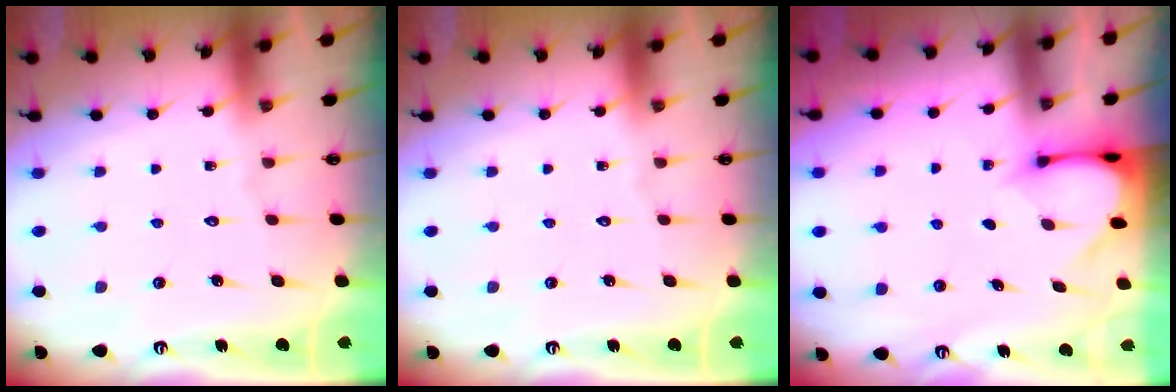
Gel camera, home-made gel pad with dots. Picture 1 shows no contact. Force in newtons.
{"total": 0.0}
{"total": 2.9, "press": 2.9, "slide": 0.3}